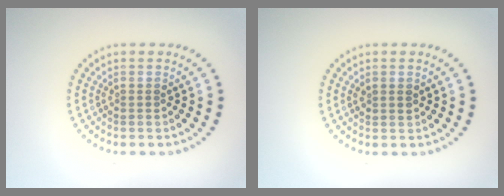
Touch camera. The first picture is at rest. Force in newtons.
{"total": 1.0, "press": 0.9, "slide": 0.3}